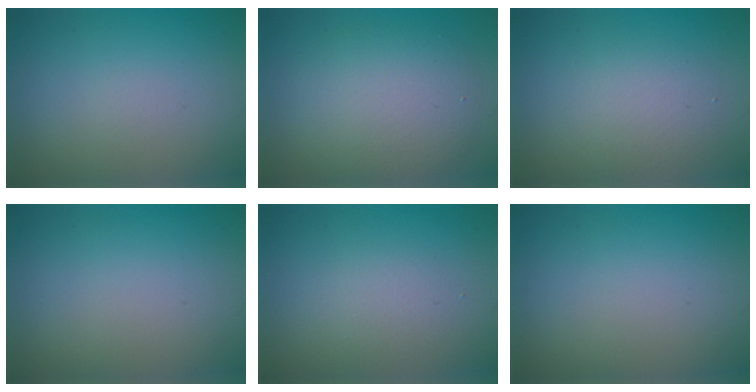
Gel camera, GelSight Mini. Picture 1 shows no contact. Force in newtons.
{"total": 5.3, "press": 5.3, "slide": 0.4}
{"total": 2.6, "press": 2.6, "slide": 0.1}
{"total": 0.0}
{"total": 1.7, "press": 1.7, "slide": 0.2}
{"total": 0.0}